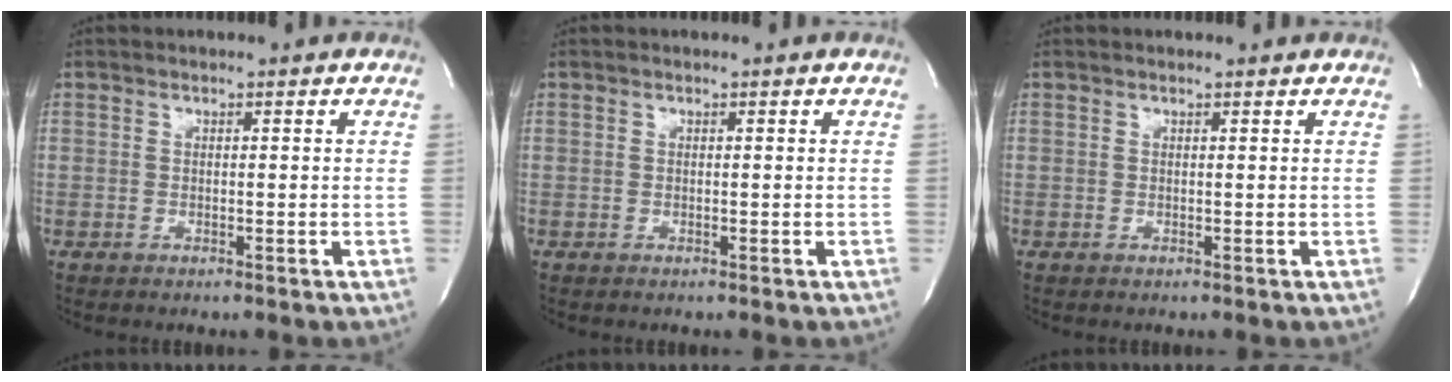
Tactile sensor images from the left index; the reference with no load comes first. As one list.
[{"total": 0.0}, {"total": 0.6, "force": [0.6, 0.0, 0.1], "torque": [-0.009, 0.002, 0.005]}]